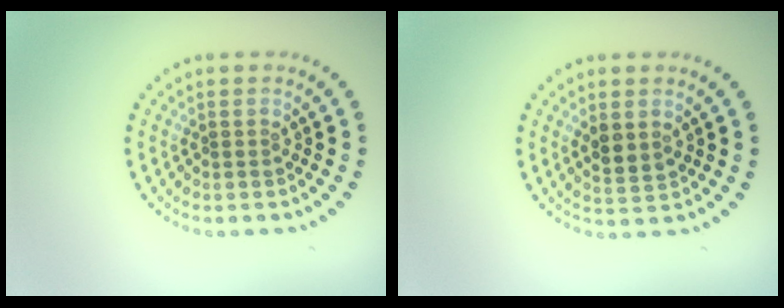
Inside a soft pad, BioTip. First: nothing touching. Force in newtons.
{"total": 1.9, "press": 1.7, "slide": 0.8}